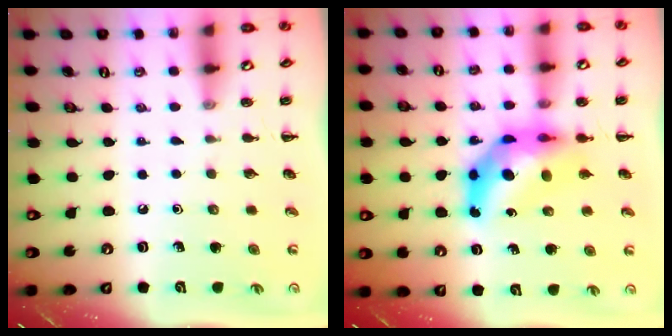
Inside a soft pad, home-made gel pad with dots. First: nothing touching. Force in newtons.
{"total": 10.2, "press": 9.7, "slide": 3.2}